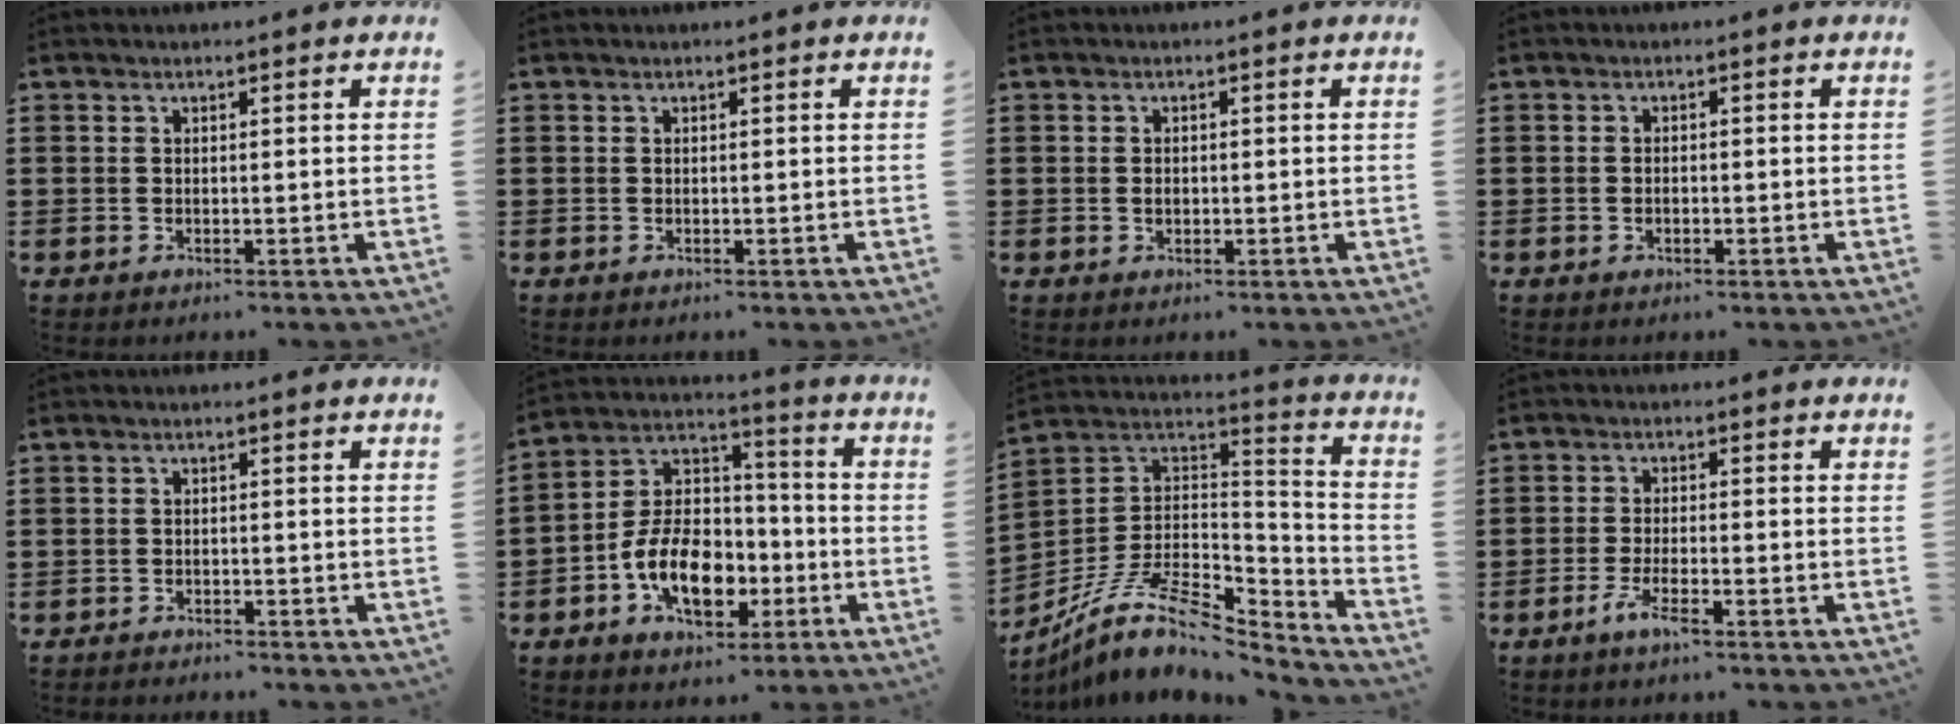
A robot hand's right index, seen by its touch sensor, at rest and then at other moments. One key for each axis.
{"total": 0.0}
{"total": 0.9, "fx": -0.1, "fy": 0.6, "fz": 0.6, "tx": -0.013, "ty": 0.002, "tz": -0.003}
{"total": 0.6, "fx": -0.4, "fy": 0.3, "fz": 0.4, "tx": -0.009, "ty": -0.003, "tz": -0.006}
{"total": 1.3, "fx": -1.3, "fy": 0.1, "fz": -0.2, "tx": 0.000, "ty": 0.002, "tz": -0.029}
{"total": 12.5, "fx": -4.7, "fy": 7.9, "fz": 8.6, "tx": -0.182, "ty": 0.012, "tz": -0.085}
{"total": 12.2, "fx": -8.0, "fy": 4.6, "fz": 7.9, "tx": -0.154, "ty": 0.019, "tz": -0.150}
{"total": 3.5, "fx": -2.3, "fy": 0.2, "fz": 2.7, "tx": -0.065, "ty": -0.012, "tz": -0.045}